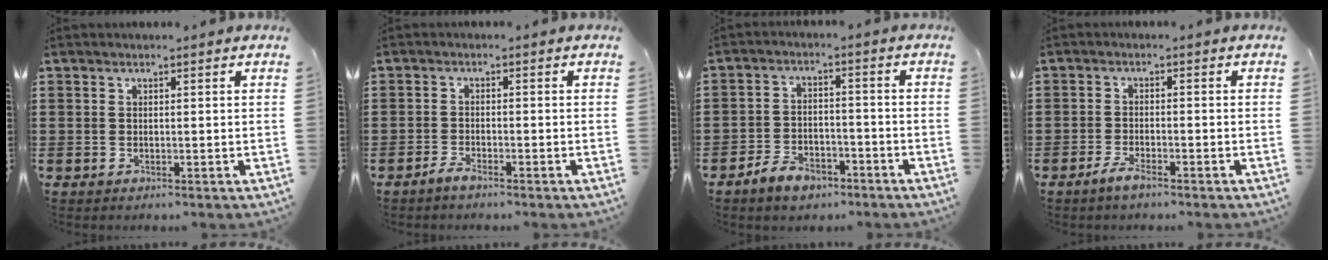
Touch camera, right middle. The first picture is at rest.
{"total": 1.9, "force": [-1.7, 0.3, 0.8], "torque": [-0.023, 0.000, -0.035]}
{"total": 4.7, "force": [-3.9, 2.0, 1.7], "torque": [-0.035, 0.011, -0.076]}
{"total": 2.7, "force": [-2.1, 0.5, 1.7], "torque": [-0.035, 0.002, -0.042]}